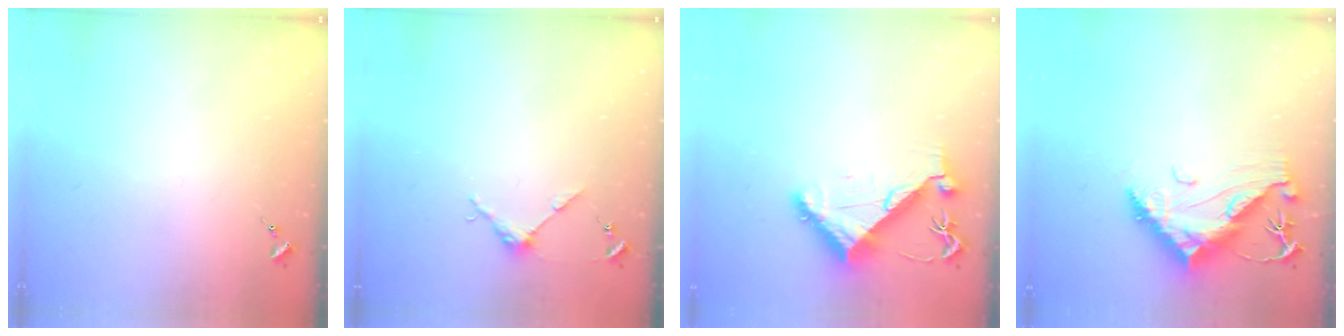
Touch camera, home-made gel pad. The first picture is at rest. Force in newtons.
{"total": 3.8, "press": 3.7, "slide": 0.4}
{"total": 8.5, "press": 8.4, "slide": 1.4}
{"total": 13.3, "press": 13.2, "slide": 1.3}